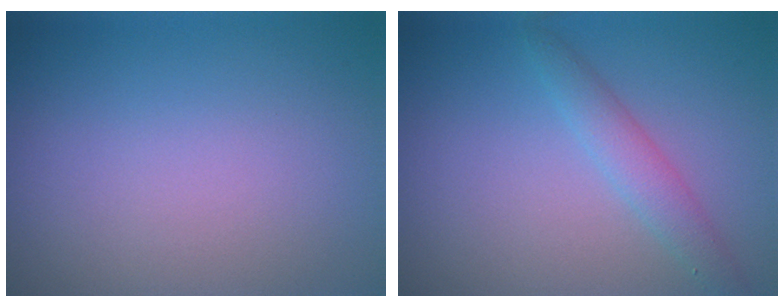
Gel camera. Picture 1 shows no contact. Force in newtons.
{"total": 2.2, "press": 2.2, "slide": 0.1}